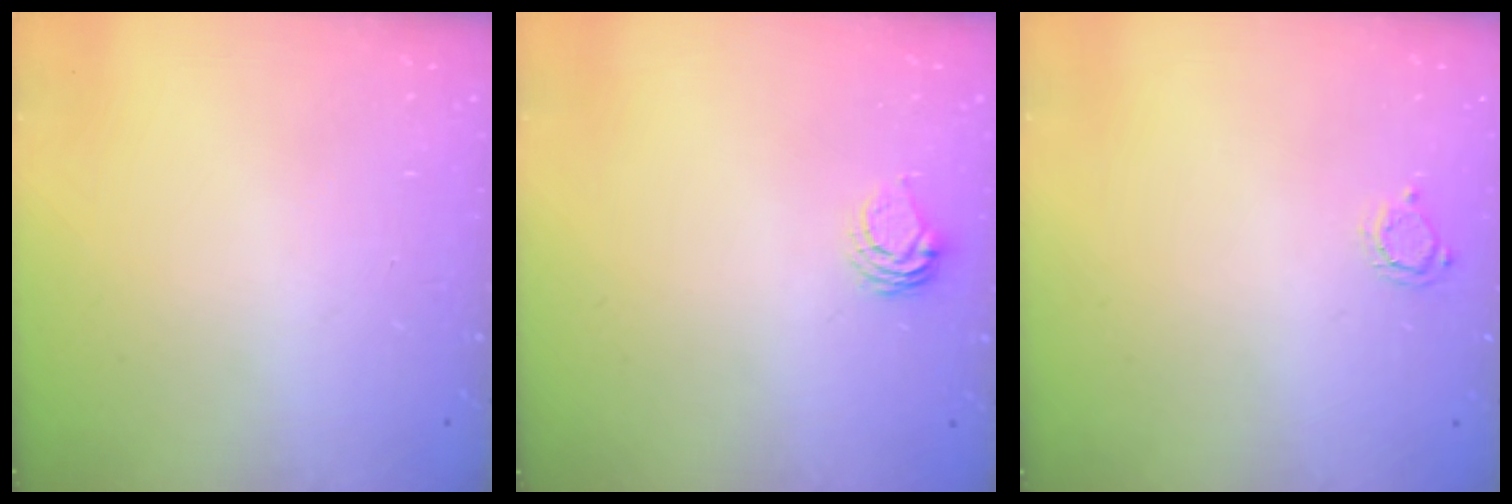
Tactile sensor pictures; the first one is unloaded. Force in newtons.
{"total": 5.9, "press": 5.9, "slide": 0.5}
{"total": 3.3, "press": 3.3, "slide": 0.3}